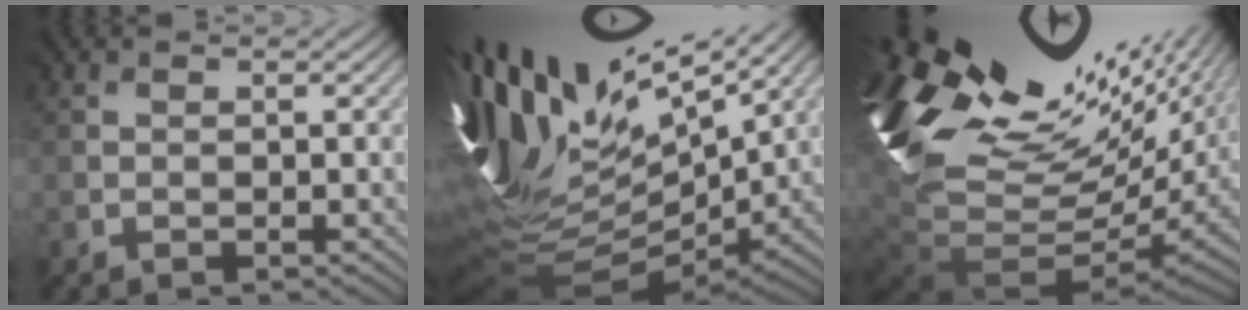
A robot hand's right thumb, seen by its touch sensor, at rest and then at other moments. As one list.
[{"total": 15.5, "force": [6.4, 6.8, 12.4], "torque": [-0.279, 0.014, 0.140]}, {"total": 17.7, "force": [5.5, 9.0, 14.2], "torque": [-0.275, -0.030, 0.154]}]